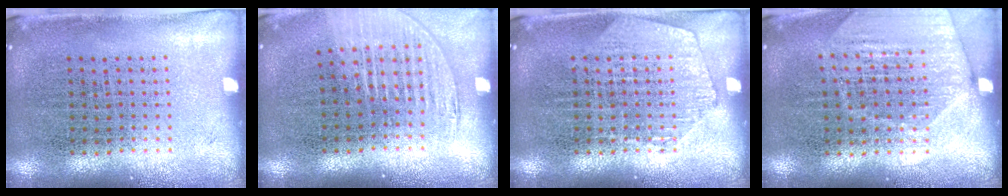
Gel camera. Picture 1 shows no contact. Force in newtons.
{"total": 1.2, "press": 1.1, "slide": 0.5}
{"total": 1.5, "press": 1.5, "slide": 0.3}
{"total": 1.8, "press": 1.7, "slide": 0.5}